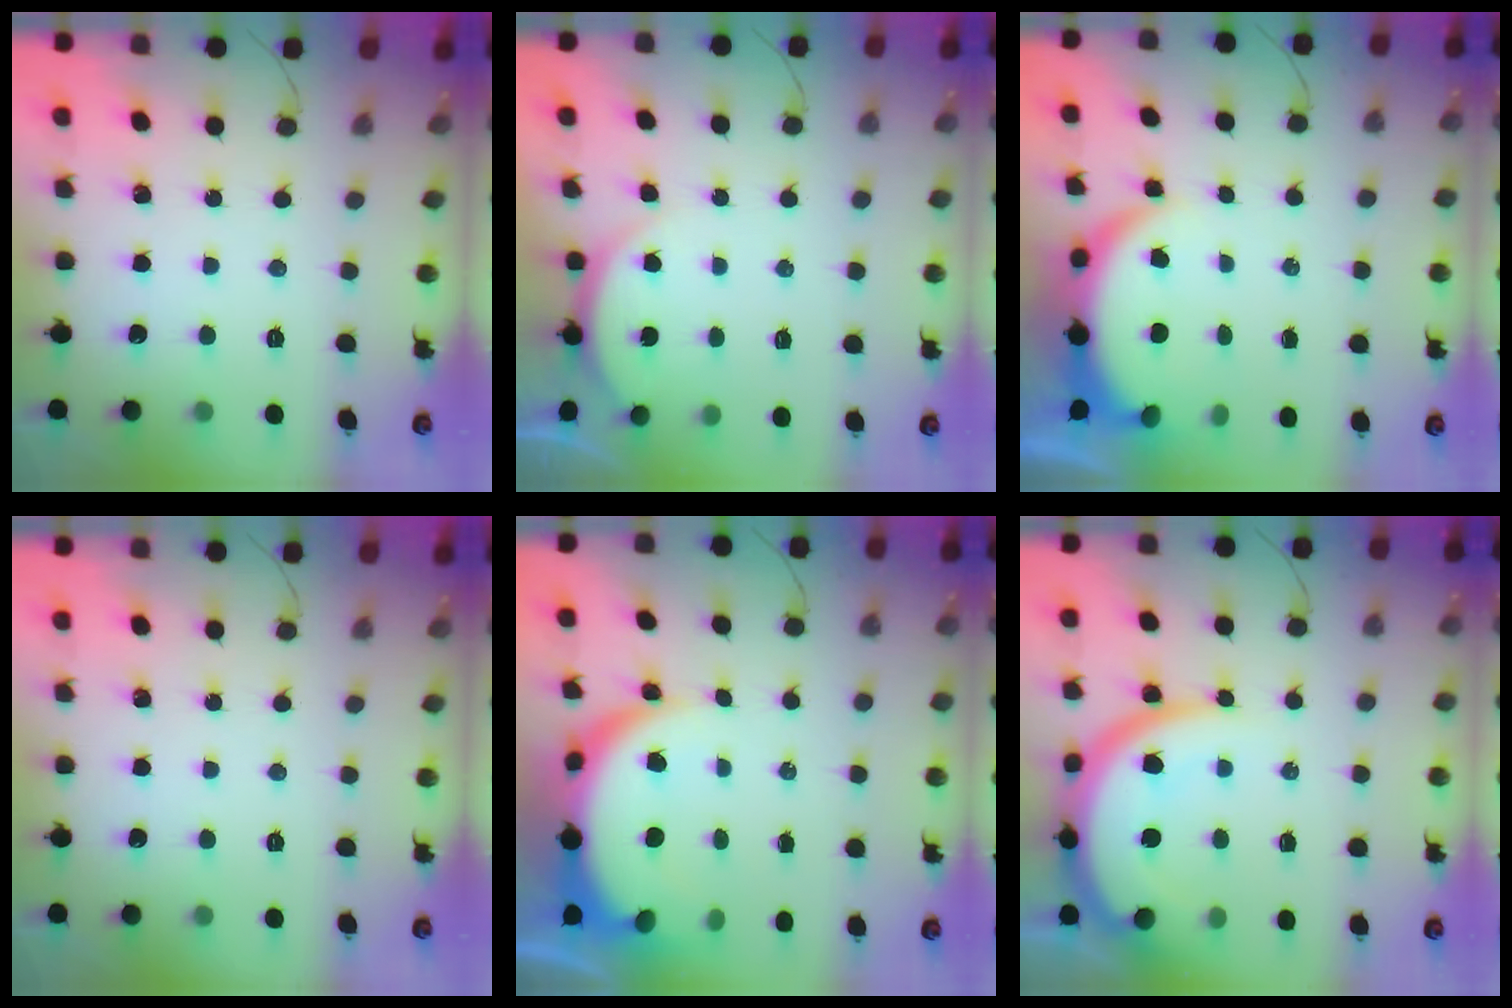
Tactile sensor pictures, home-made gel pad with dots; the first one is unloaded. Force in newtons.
{"total": 3.6, "press": 3.1, "slide": 1.8}
{"total": 6.2, "press": 6.1, "slide": 0.5}
{"total": 0.0}
{"total": 9.7, "press": 9.6, "slide": 1.2}
{"total": 14.1, "press": 14.1, "slide": 1.5}